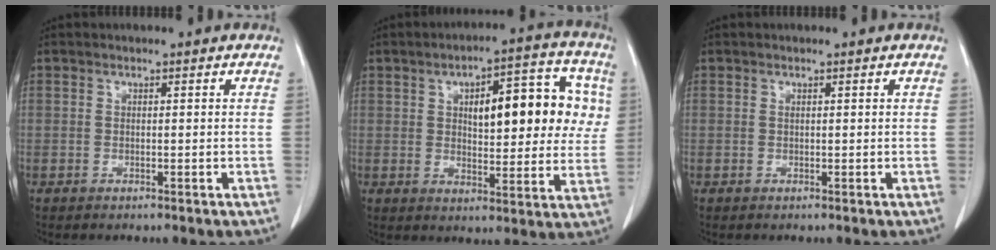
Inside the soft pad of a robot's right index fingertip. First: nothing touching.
{"total": 14.5, "force": [3.5, 5.5, 13.0], "torque": [-0.165, 0.035, 0.051]}
{"total": 0.0}